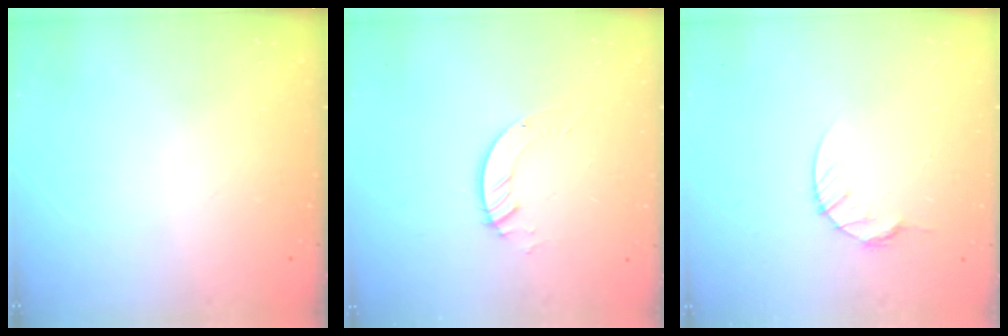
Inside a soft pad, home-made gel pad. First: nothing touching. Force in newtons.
{"total": 3.6, "press": 3.6, "slide": 0.1}
{"total": 5.1, "press": 5.0, "slide": 0.6}